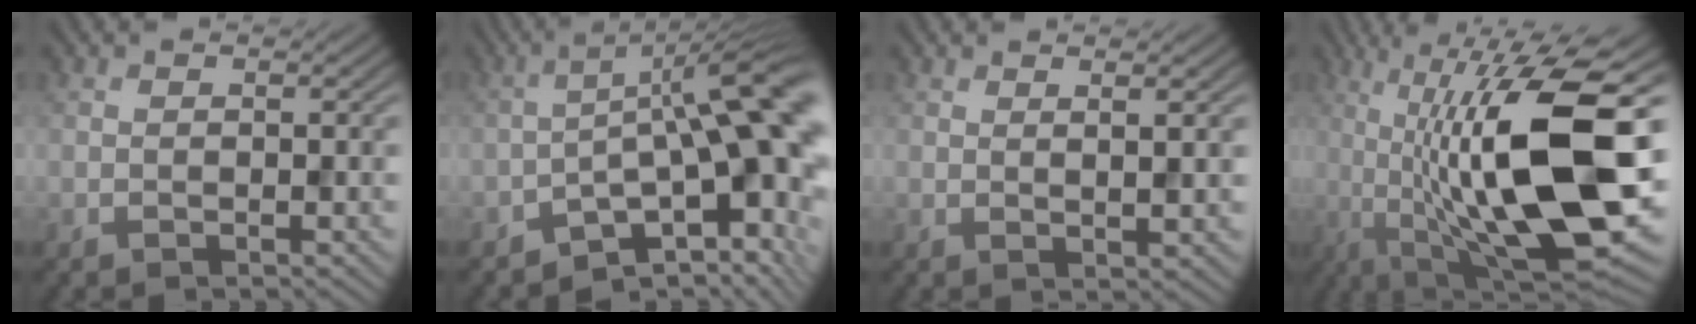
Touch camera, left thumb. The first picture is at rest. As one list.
[{"total": 14.6, "force": [-3.3, 4.9, 13.4], "torque": [-0.173, 0.012, -0.056]}, {"total": 2.1, "force": [1.1, 0.4, 1.7], "torque": [-0.028, 0.002, 0.016]}, {"total": 18.4, "force": [-0.1, 5.6, 17.6], "torque": [-0.292, 0.022, -0.004]}]